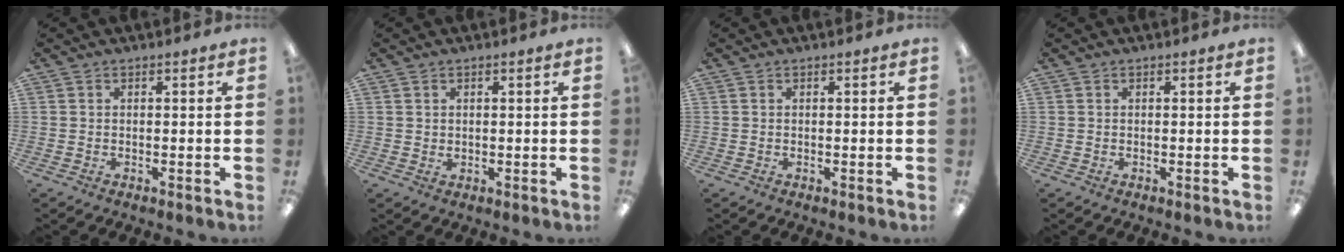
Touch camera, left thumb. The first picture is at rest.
{"total": 1.2, "force": [0.7, 0.9, 0.2], "torque": [-0.004, 0.001, 0.014]}
{"total": 0.0}
{"total": 0.0}